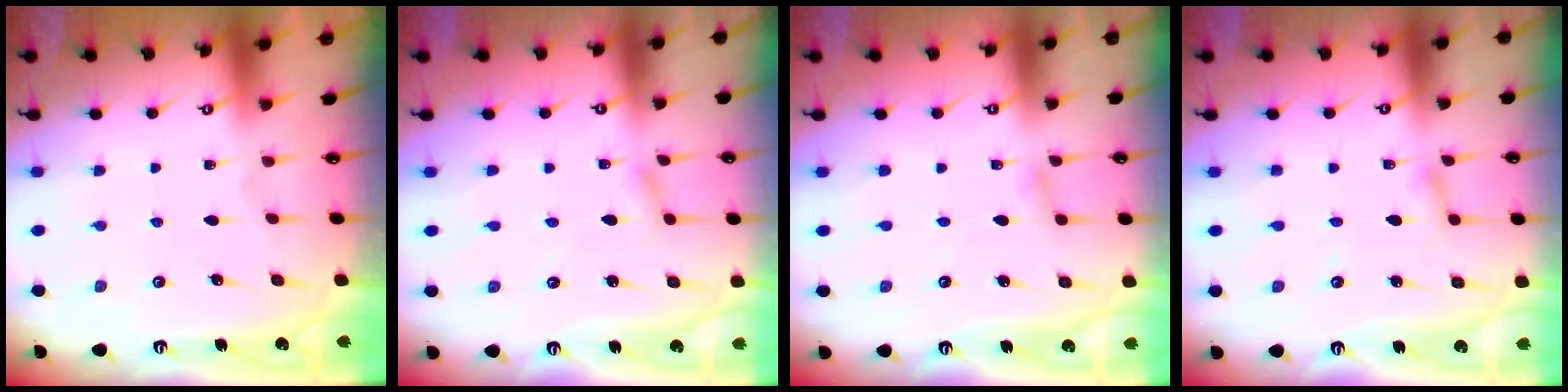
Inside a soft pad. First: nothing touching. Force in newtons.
{"total": 1.7, "press": 1.7, "slide": 0.2}
{"total": 2.8, "press": 2.8, "slide": 0.3}
{"total": 2.8, "press": 2.7, "slide": 0.3}